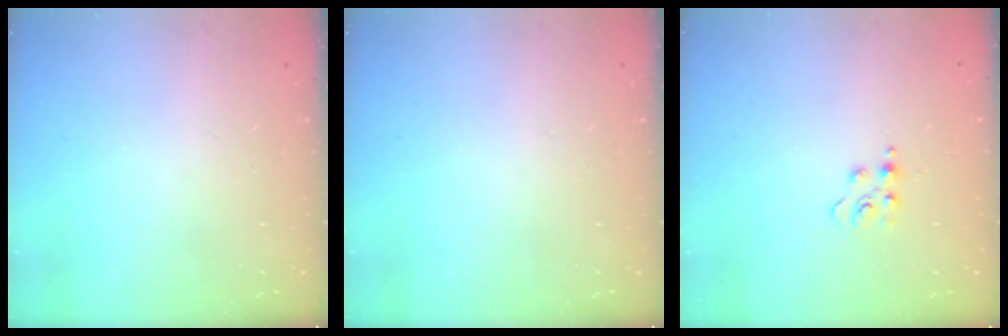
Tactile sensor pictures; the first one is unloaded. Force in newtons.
{"total": 0.0}
{"total": 4.5, "press": 4.5, "slide": 0.5}